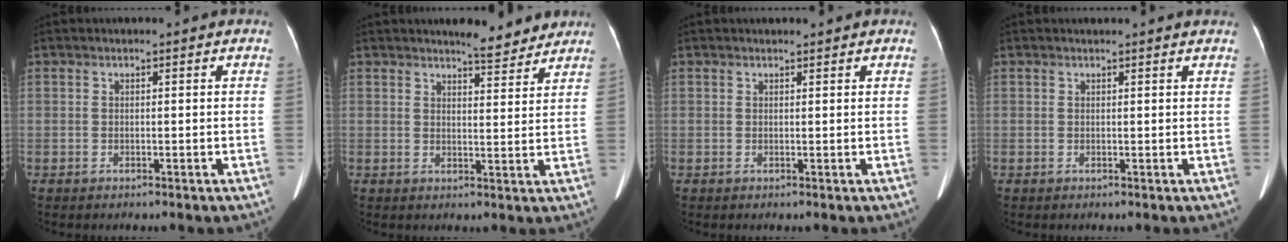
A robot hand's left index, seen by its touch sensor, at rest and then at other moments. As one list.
[{"total": 5.3, "force": [4.9, 1.0, 1.7], "torque": [-0.027, -0.004, 0.061]}, {"total": 1.3, "force": [1.2, 0.2, 0.5], "torque": [-0.010, 0.007, 0.018]}, {"total": 3.6, "force": [3.4, 0.0, 1.0], "torque": [-0.014, 0.013, 0.031]}]